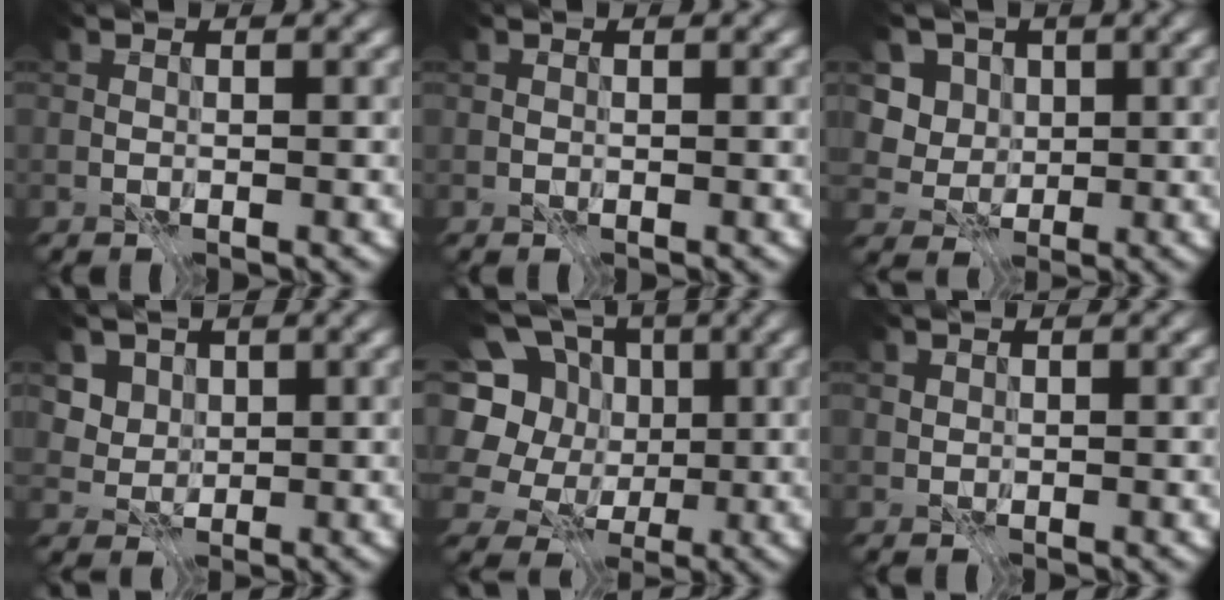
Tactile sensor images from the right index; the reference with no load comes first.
{"total": 0.0}
{"total": 6.0, "force": [2.4, 5.0, 2.2], "torque": [-0.051, -0.008, 0.037]}
{"total": 4.7, "force": [2.4, 3.7, 1.6], "torque": [-0.045, -0.014, 0.049]}
{"total": 11.2, "force": [2.2, 9.5, 5.4], "torque": [-0.137, 0.031, 0.009]}
{"total": 0.7, "force": [0.4, 0.5, 0.1], "torque": [-0.001, 0.000, 0.009]}